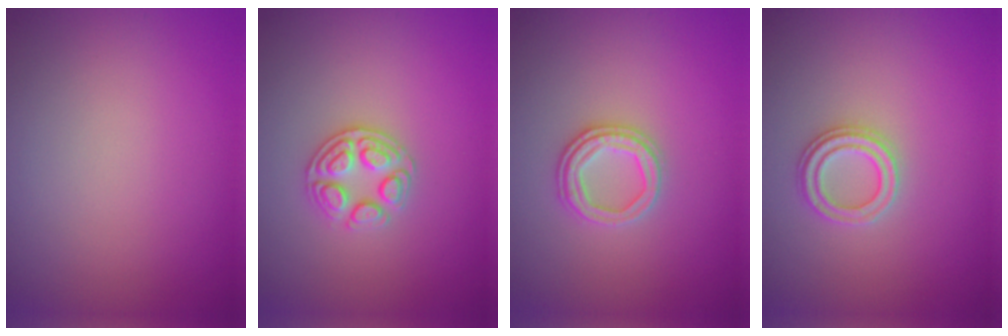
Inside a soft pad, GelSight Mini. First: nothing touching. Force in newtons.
{"total": 2.7, "press": 2.6, "slide": 0.8}
{"total": 2.5, "press": 2.4, "slide": 0.6}
{"total": 2.2, "press": 2.1, "slide": 0.6}